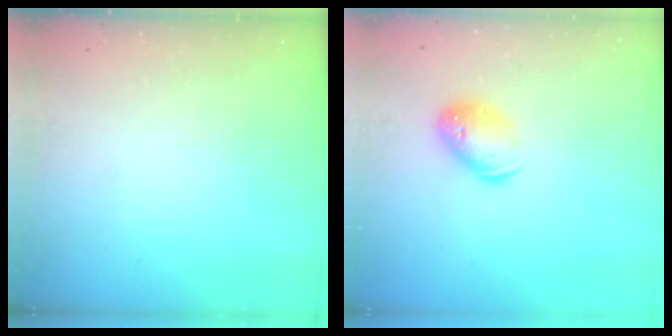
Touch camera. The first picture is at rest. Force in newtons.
{"total": 11.8, "press": 11.6, "slide": 1.7}